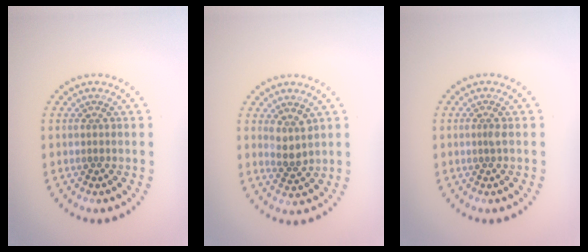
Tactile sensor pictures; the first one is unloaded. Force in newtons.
{"total": 2.0, "press": 1.6, "slide": 1.3}
{"total": 0.6, "press": 0.5, "slide": 0.4}